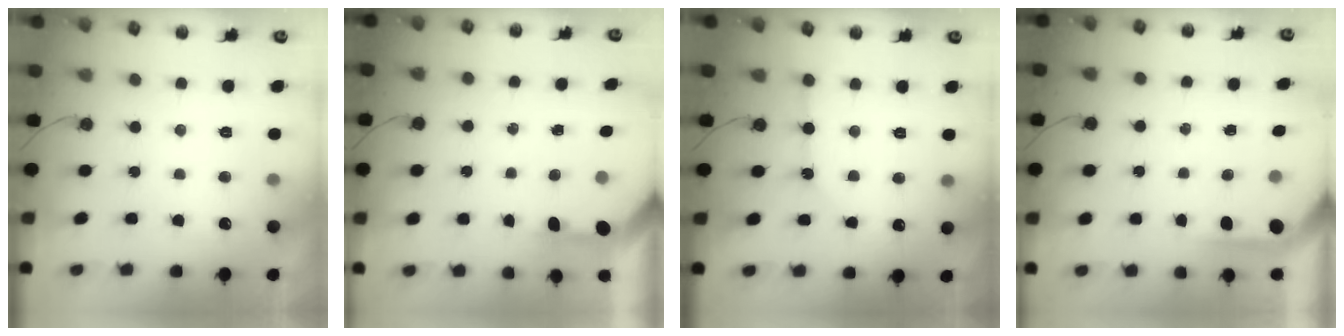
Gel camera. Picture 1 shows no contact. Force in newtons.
{"total": 3.2, "press": 3.2, "slide": 0.2}
{"total": 3.1, "press": 3.1, "slide": 0.3}
{"total": 3.5, "press": 3.5, "slide": 0.4}